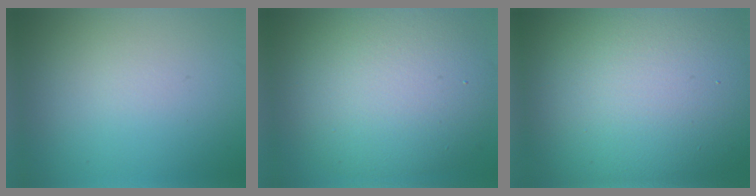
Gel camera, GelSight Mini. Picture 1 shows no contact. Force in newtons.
{"total": 11.0, "press": 11.0, "slide": 0.7}
{"total": 18.5, "press": 18.5, "slide": 0.7}